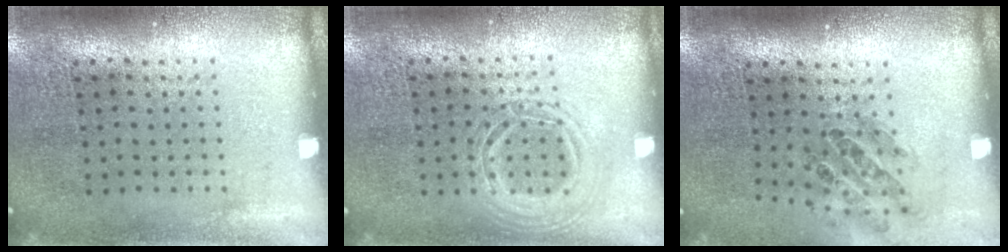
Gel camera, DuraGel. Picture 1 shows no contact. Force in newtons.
{"total": 1.1, "press": 1.0, "slide": 0.1}
{"total": 0.9, "press": 0.9, "slide": 0.2}